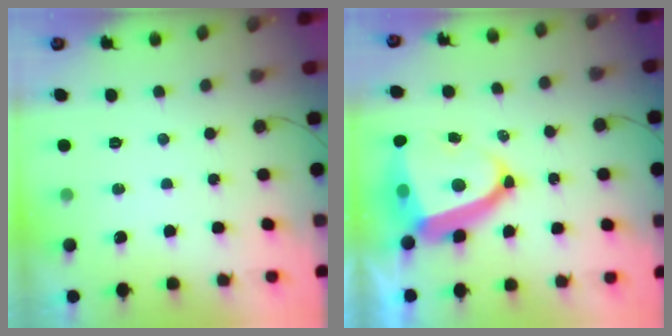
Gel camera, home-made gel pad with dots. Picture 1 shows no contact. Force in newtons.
{"total": 14.3, "press": 14.2, "slide": 1.6}